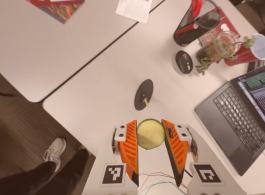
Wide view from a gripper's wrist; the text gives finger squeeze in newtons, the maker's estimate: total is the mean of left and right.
{"total": 11.5, "left": 12.1, "right": 10.9}